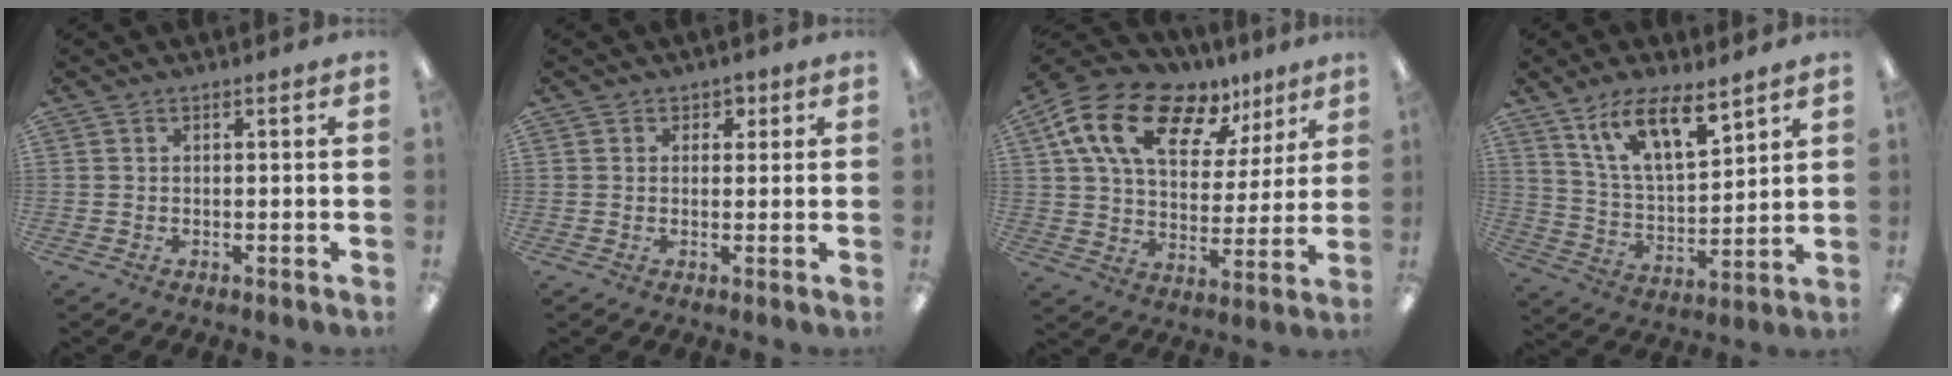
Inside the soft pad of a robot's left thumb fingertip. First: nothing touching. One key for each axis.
{"total": 1.9, "fx": 0.6, "fy": 1.8, "fz": 0.1, "tx": 0.015, "ty": -0.001, "tz": 0.006}
{"total": 18.8, "fx": 11.4, "fy": 10.3, "fz": 10.8, "tx": -0.199, "ty": -0.056, "tz": 0.204}
{"total": 13.6, "fx": 9.5, "fy": 4.8, "fz": 8.5, "tx": -0.154, "ty": -0.046, "tz": 0.168}